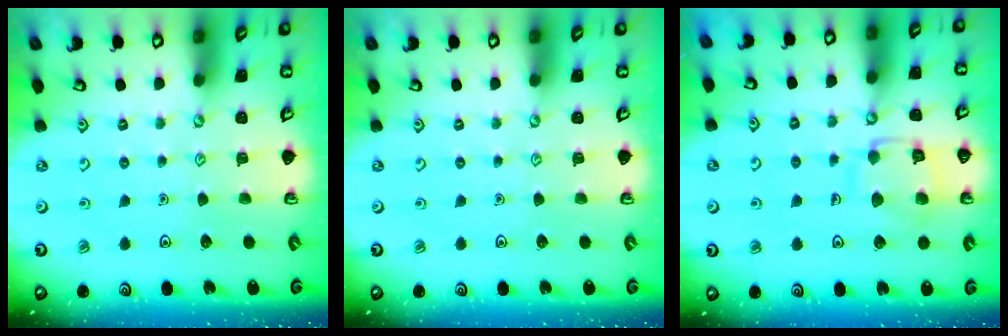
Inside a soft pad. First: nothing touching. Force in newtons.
{"total": 0.0}
{"total": 11.6, "press": 11.5, "slide": 0.8}